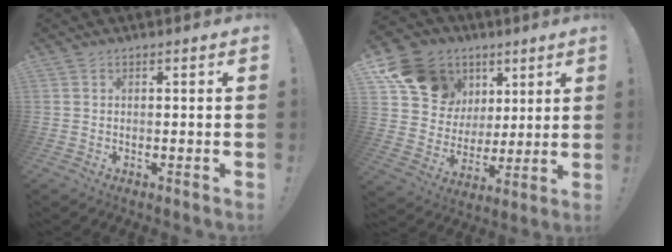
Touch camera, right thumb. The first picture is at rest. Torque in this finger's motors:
{"motor_torque": [-0.38, 1.36, 0.51, 0.09, 0.36]}